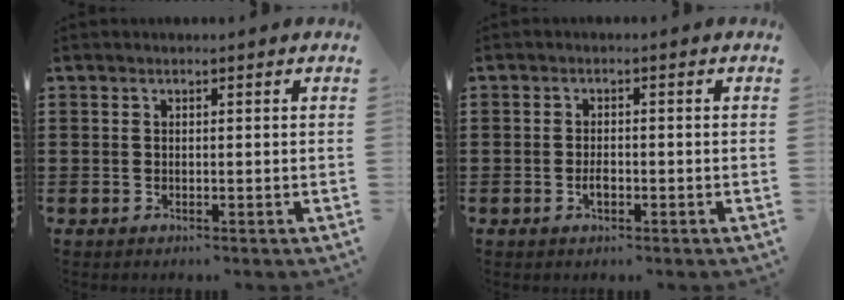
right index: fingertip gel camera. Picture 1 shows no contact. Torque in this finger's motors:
{"motor_torque": [2.14, 0.00, 0.02, 0.03]}